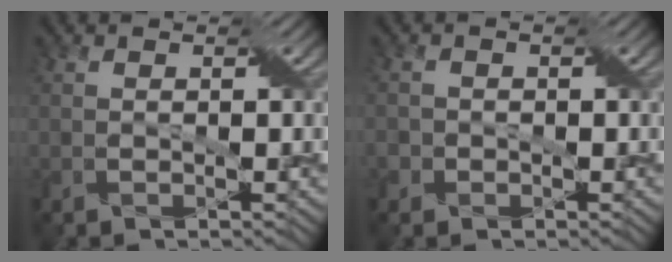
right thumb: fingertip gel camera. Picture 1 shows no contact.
{"total": 1.5, "force": [-0.6, 1.3, 0.1], "torque": [0.000, 0.001, -0.011]}